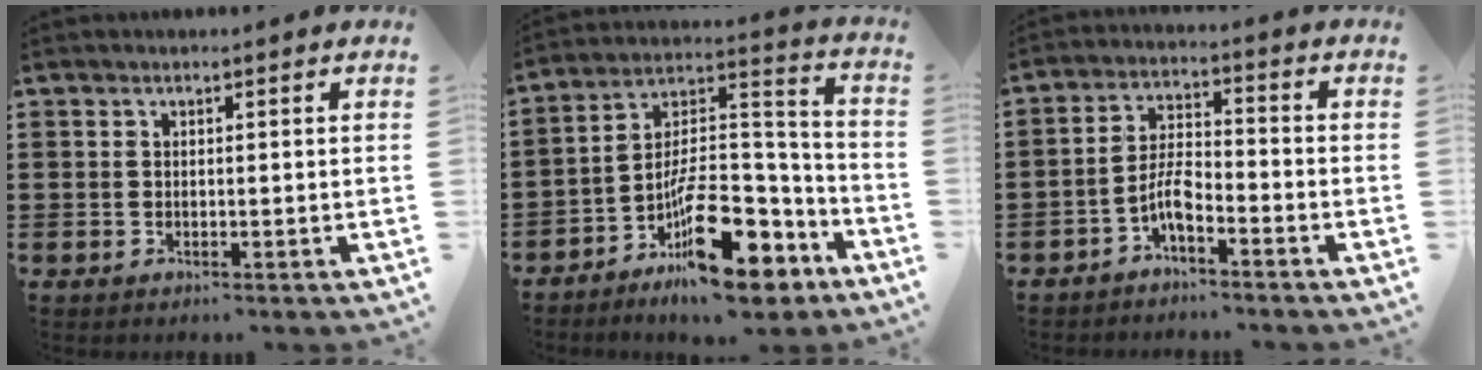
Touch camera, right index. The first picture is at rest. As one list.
[{"total": 16.0, "force": [-10.1, 6.0, 10.8], "torque": [-0.167, 0.034, -0.174]}, {"total": 5.2, "force": [-3.2, 1.6, 3.8], "torque": [-0.096, 0.001, -0.070]}]